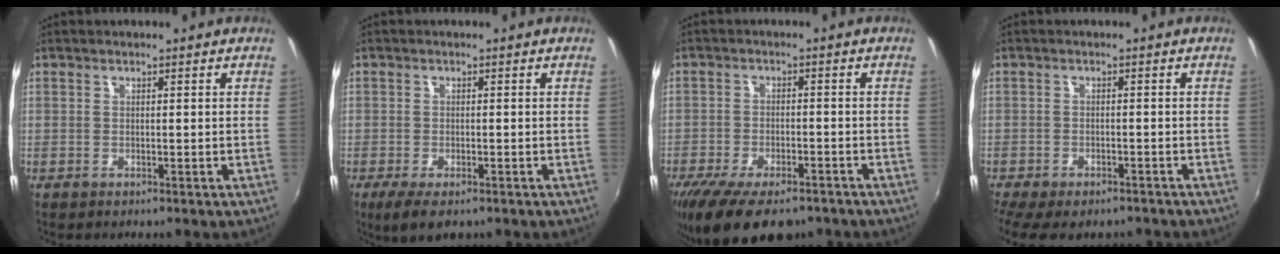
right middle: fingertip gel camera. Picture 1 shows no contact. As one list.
[{"total": 5.0, "force": [-3.1, 1.9, 3.4], "torque": [-0.076, -0.020, -0.051]}, {"total": 14.0, "force": [-10.2, 5.5, 7.9], "torque": [-0.170, -0.035, -0.162]}, {"total": 9.5, "force": [-7.5, 3.2, 4.8], "torque": [-0.110, -0.037, -0.114]}]